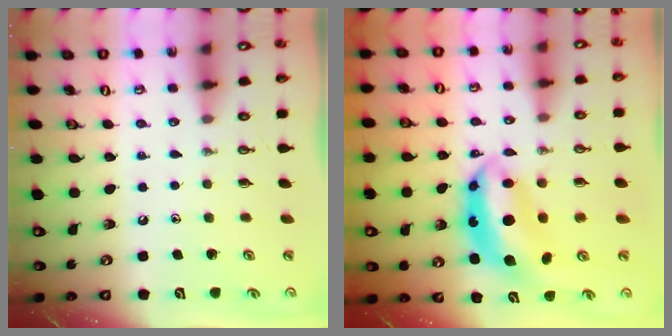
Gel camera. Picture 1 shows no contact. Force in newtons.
{"total": 9.6, "press": 9.5, "slide": 0.8}